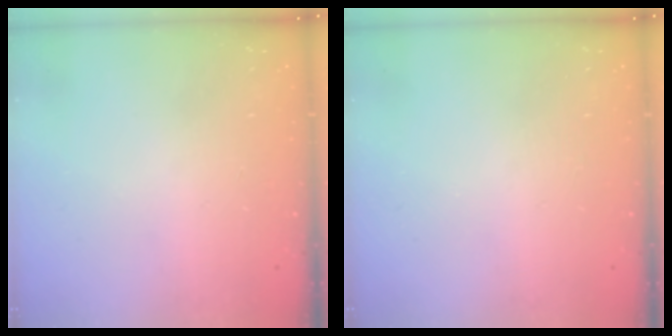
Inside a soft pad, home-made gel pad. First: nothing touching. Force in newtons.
{"total": 0.0}